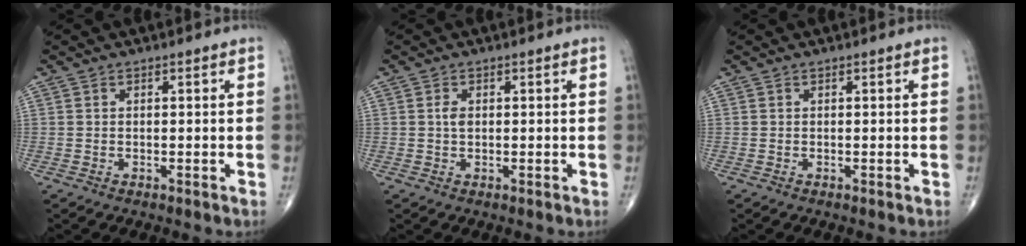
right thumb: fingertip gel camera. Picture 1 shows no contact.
{"total": 1.5, "force": [0.2, 1.0, 1.2], "torque": [-0.020, 0.001, 0.002]}
{"total": 0.0}